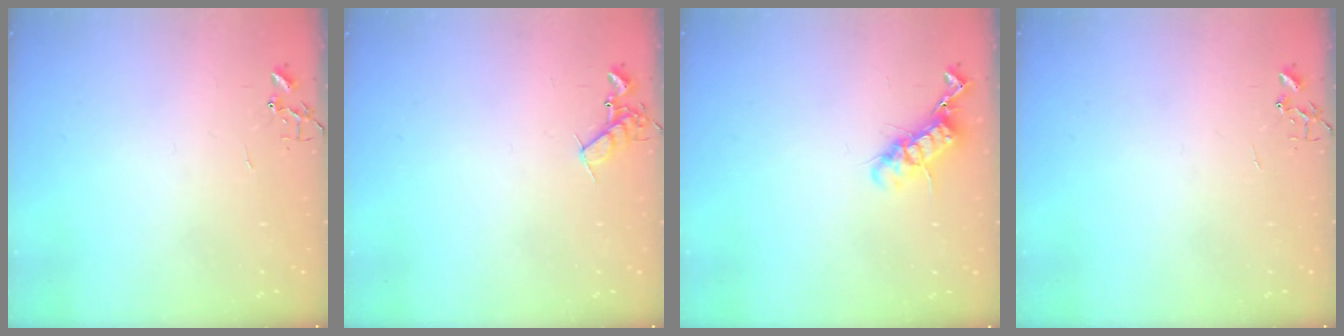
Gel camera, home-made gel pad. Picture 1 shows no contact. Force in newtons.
{"total": 7.5, "press": 7.5, "slide": 0.8}
{"total": 12.3, "press": 12.3, "slide": 0.6}
{"total": 0.0}